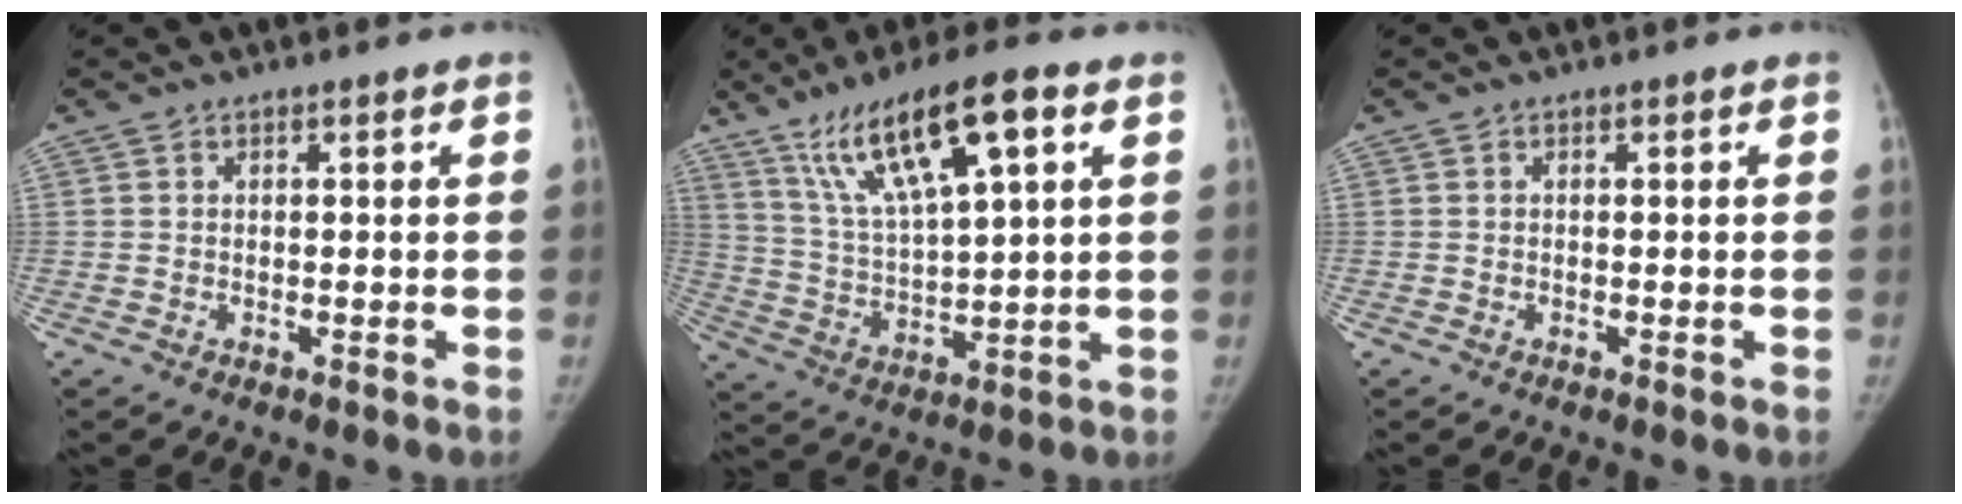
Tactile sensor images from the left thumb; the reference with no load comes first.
{"total": 16.2, "force": [8.4, 3.9, 13.3], "torque": [-0.233, -0.016, 0.160]}
{"total": 0.0}